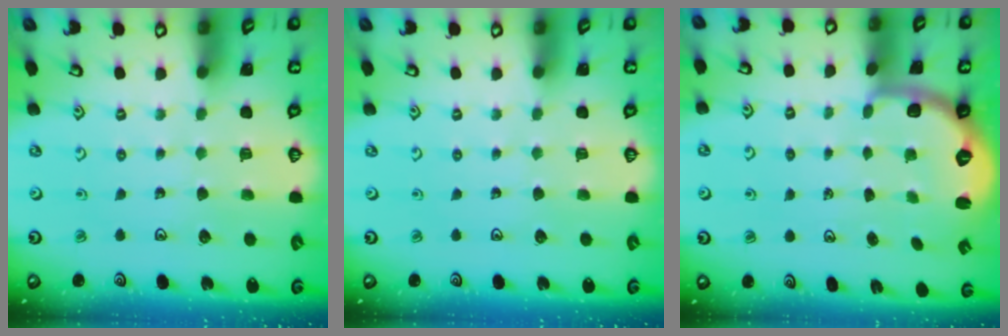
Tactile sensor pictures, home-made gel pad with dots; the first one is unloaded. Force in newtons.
{"total": 0.0}
{"total": 2.6, "press": 1.6, "slide": 2.1}